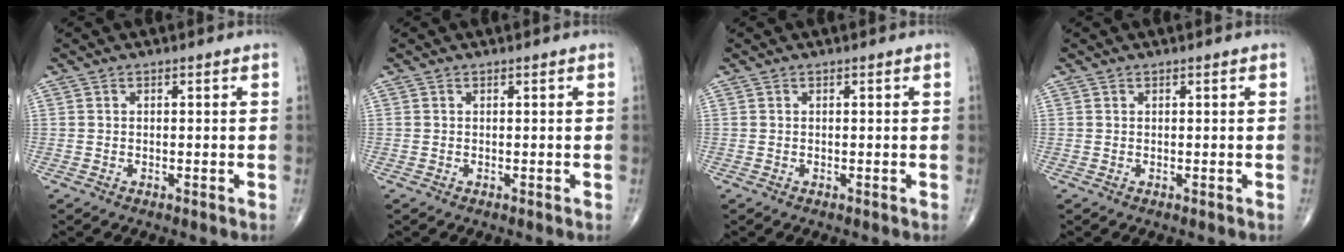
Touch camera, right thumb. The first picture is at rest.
{"total": 0.0}
{"total": 0.0}
{"total": 0.0}